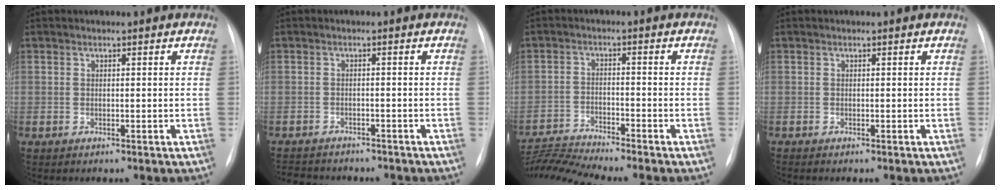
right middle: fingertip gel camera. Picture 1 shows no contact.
{"total": 9.7, "force": [-8.4, 3.3, 3.4], "torque": [-0.070, 0.001, -0.109]}
{"total": 7.8, "force": [-7.4, -2.4, 1.1], "torque": [-0.026, -0.005, -0.135]}
{"total": 0.0}